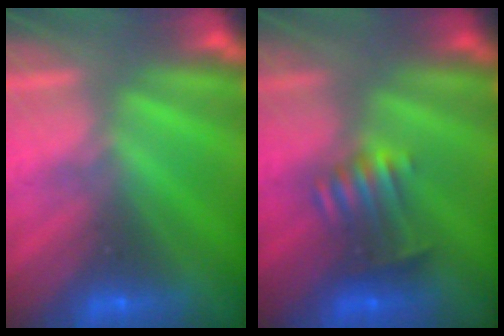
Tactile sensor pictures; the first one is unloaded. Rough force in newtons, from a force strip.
{"total": 3.4}